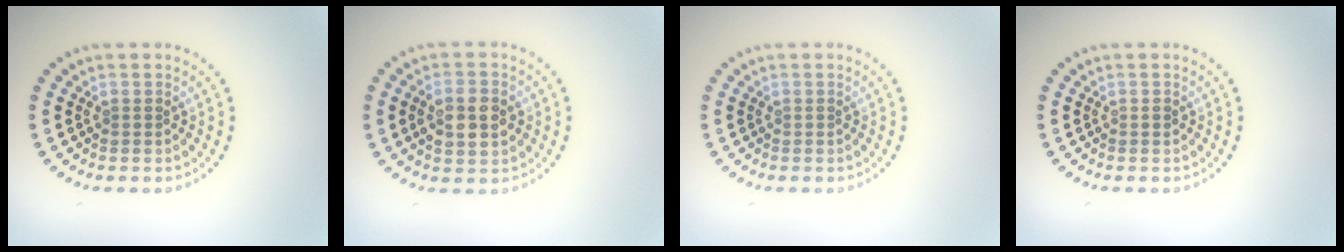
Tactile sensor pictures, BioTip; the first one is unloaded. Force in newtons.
{"total": 3.8, "press": 3.8, "slide": 0.3}
{"total": 0.0}
{"total": 0.6, "press": 0.5, "slide": 0.2}